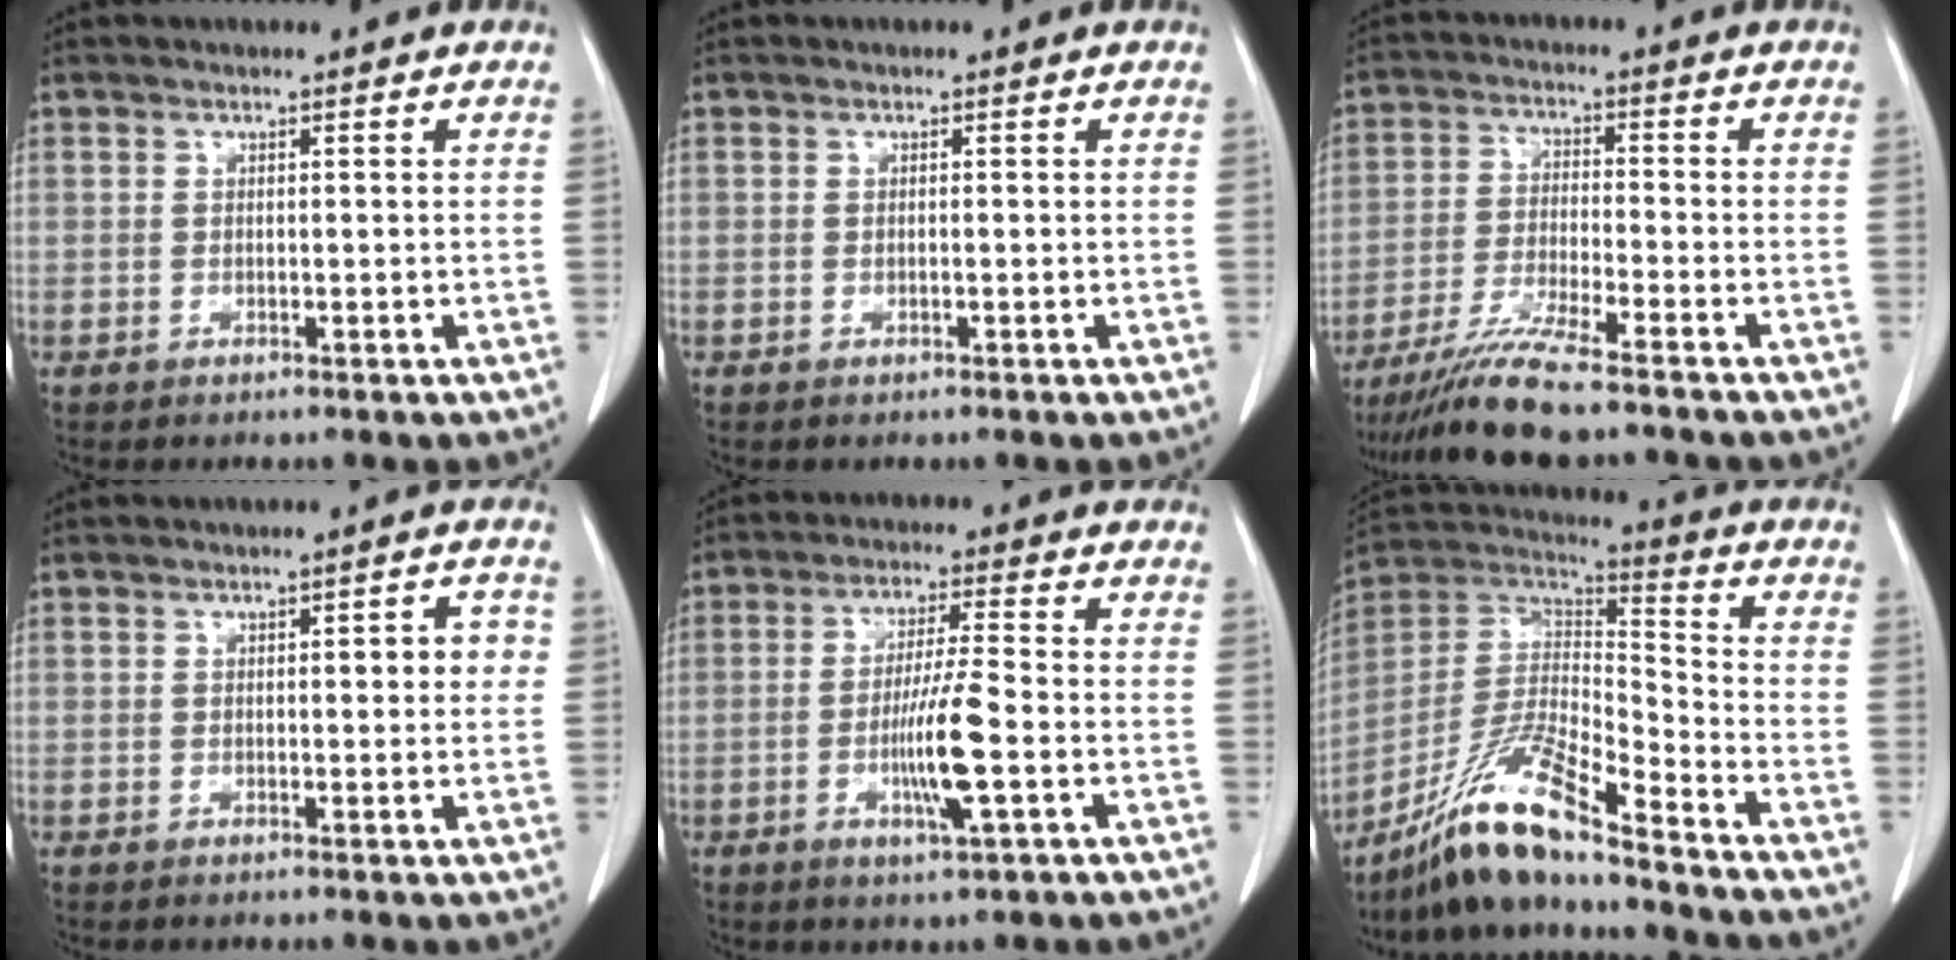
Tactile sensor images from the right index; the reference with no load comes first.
{"total": 0.0}
{"total": 9.0, "force": [-7.4, -0.3, 5.0], "torque": [-0.095, -0.029, -0.138]}
{"total": 3.5, "force": [0.5, 1.1, 3.3], "torque": [-0.039, 0.007, 0.004]}
{"total": 8.4, "force": [-2.2, 0.0, 8.1], "torque": [-0.149, -0.008, -0.040]}
{"total": 15.1, "force": [-11.9, 1.0, 9.3], "torque": [-0.180, -0.002, -0.221]}